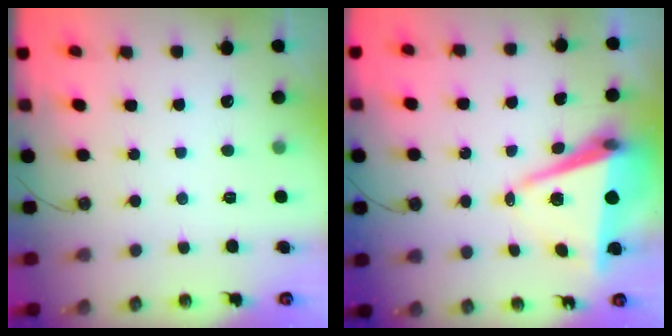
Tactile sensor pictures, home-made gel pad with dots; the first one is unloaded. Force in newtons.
{"total": 9.1, "press": 8.2, "slide": 4.0}